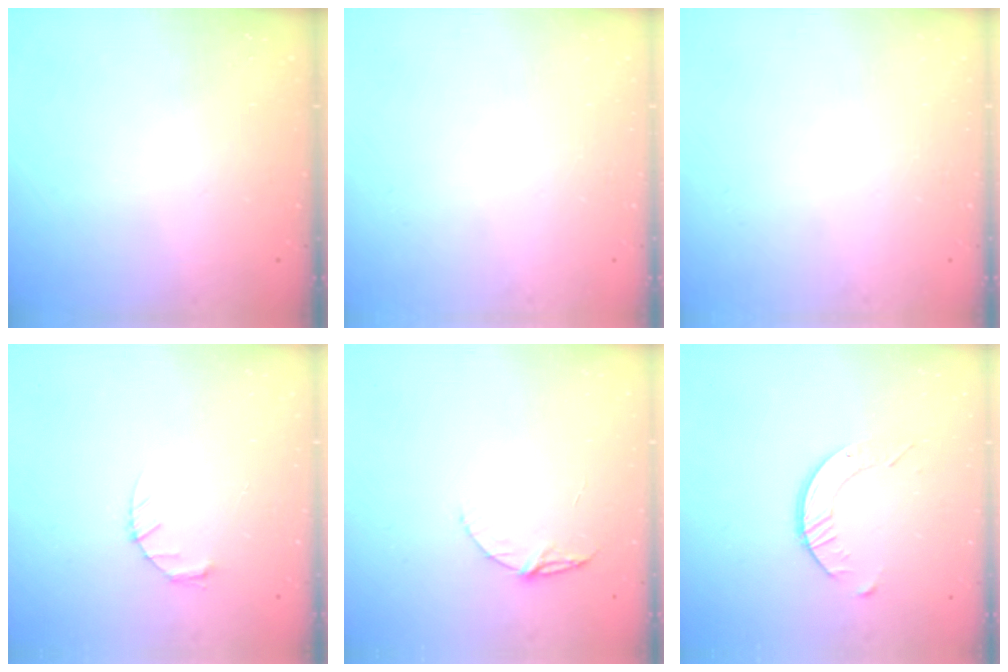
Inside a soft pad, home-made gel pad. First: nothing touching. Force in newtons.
{"total": 0.0}
{"total": 0.0}
{"total": 3.3, "press": 3.3, "slide": 0.5}
{"total": 7.0, "press": 6.9, "slide": 0.6}
{"total": 4.4, "press": 4.3, "slide": 0.5}